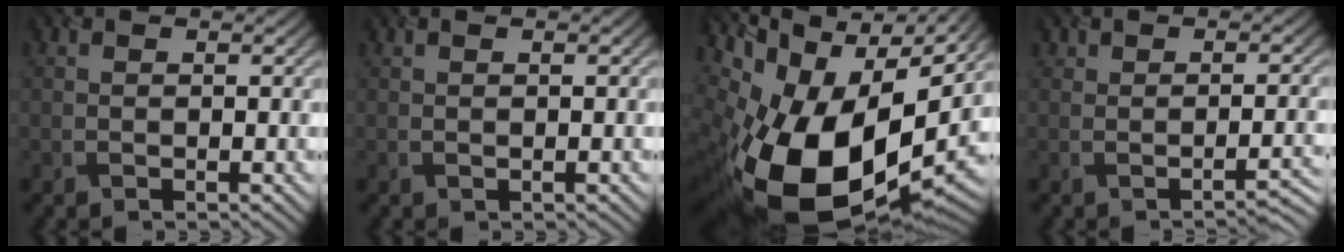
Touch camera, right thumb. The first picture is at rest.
{"total": 0.0}
{"total": 18.9, "force": [-2.6, 12.2, 14.2], "torque": [-0.301, -0.051, -0.022]}
{"total": 1.9, "force": [-1.1, 0.4, 1.5], "torque": [-0.022, 0.005, -0.018]}